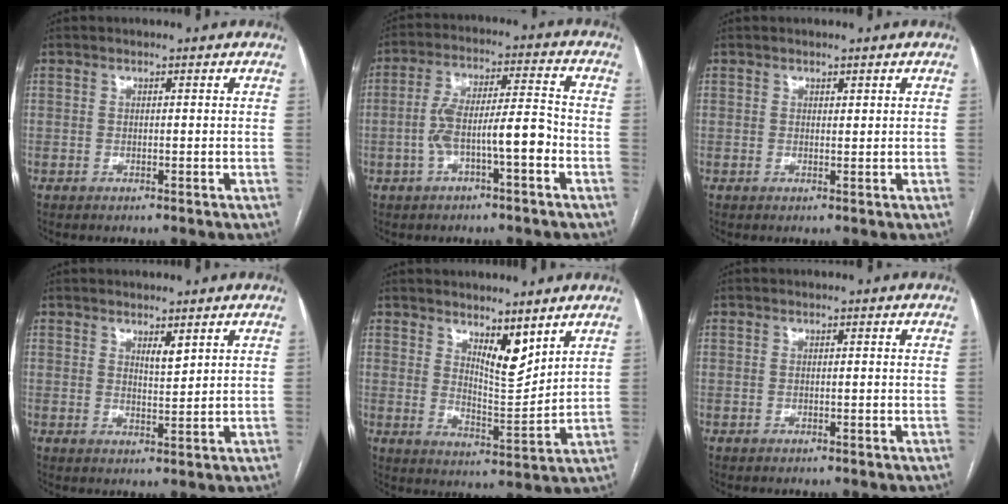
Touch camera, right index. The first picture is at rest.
{"total": 9.2, "force": [-3.0, 1.6, 8.6], "torque": [-0.160, 0.029, -0.050]}
{"total": 0.5, "force": [0.4, 0.3, 0.2], "torque": [-0.001, -0.003, 0.005]}
{"total": 2.2, "force": [1.5, 0.4, 1.6], "torque": [-0.030, -0.006, 0.030]}
{"total": 6.2, "force": [4.4, 1.6, 4.1], "torque": [-0.072, -0.020, 0.080]}
{"total": 0.5, "force": [-0.1, 0.1, 0.5], "torque": [-0.011, 0.000, 0.001]}